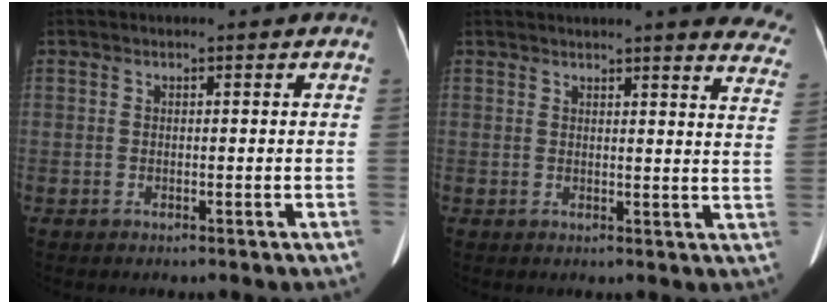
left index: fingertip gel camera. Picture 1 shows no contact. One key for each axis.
{"total": 17.2, "fx": 15.8, "fy": 2.0, "fz": 6.5, "tx": -0.061, "ty": -0.050, "tz": 0.157}